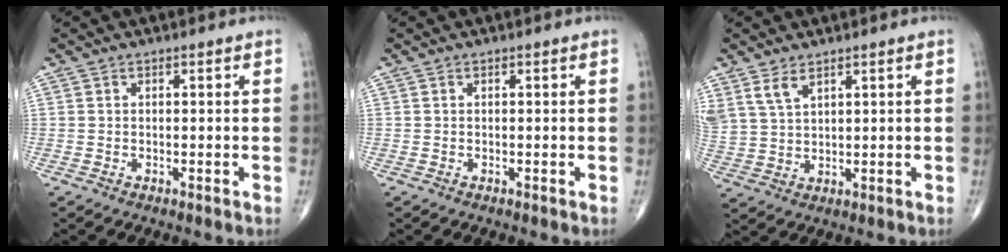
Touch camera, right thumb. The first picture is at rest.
{"total": 0.0}
{"total": 5.4, "force": [3.5, 2.5, 3.2], "torque": [-0.065, -0.011, 0.082]}